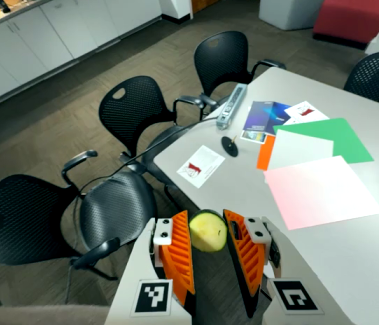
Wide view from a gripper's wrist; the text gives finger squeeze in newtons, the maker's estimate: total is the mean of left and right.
{"total": 6.3, "left": 6.0, "right": 6.6}